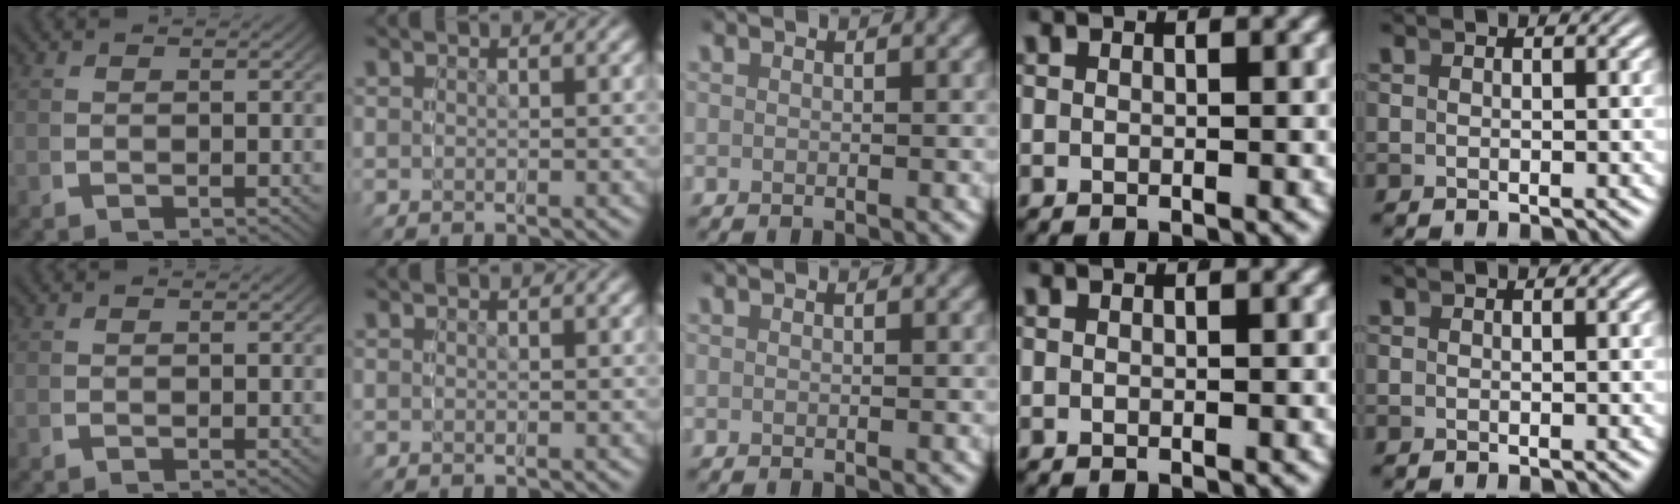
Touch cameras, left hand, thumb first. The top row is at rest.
{}